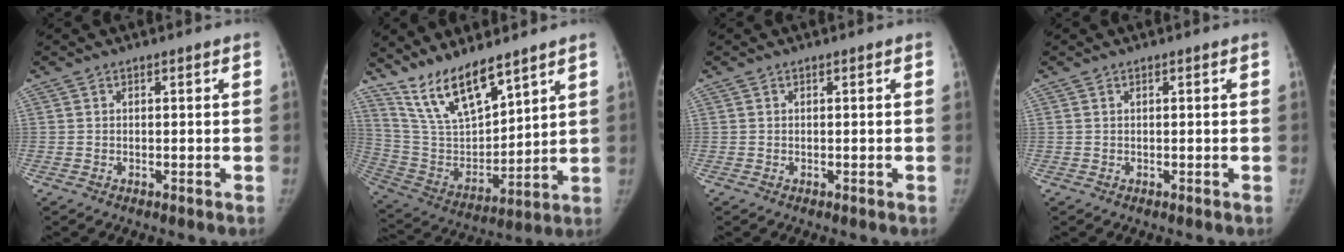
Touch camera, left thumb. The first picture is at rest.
{"total": 14.8, "force": [11.4, 4.6, 8.3], "torque": [-0.128, -0.063, 0.232]}
{"total": 0.0}
{"total": 0.0}